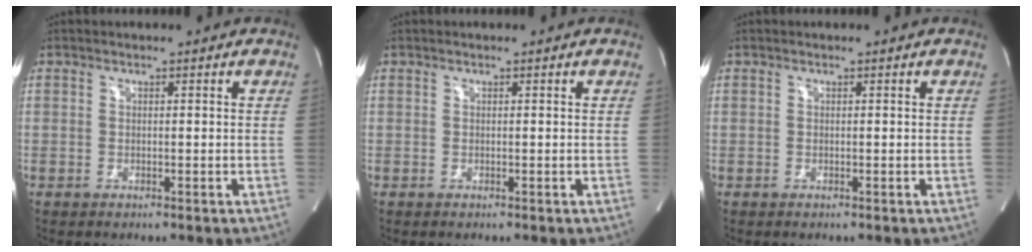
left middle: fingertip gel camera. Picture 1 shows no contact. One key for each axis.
{"total": 0.0}
{"total": 0.0}